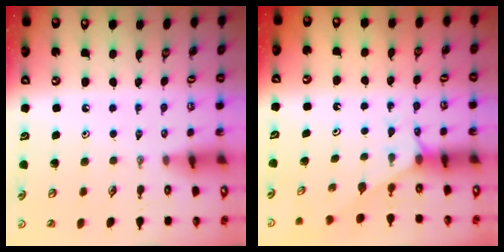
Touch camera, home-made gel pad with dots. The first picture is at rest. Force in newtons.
{"total": 1.9, "press": 1.9, "slide": 0.3}